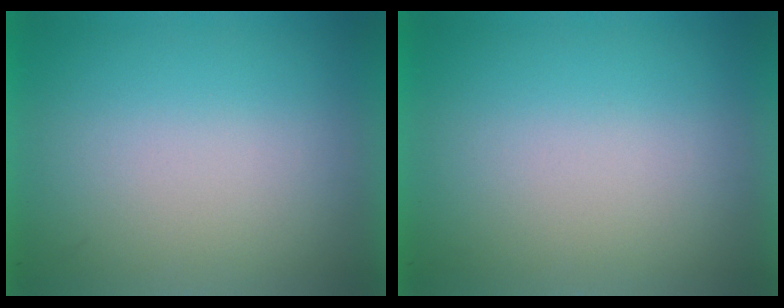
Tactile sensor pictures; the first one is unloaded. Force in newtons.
{"total": 1.0}